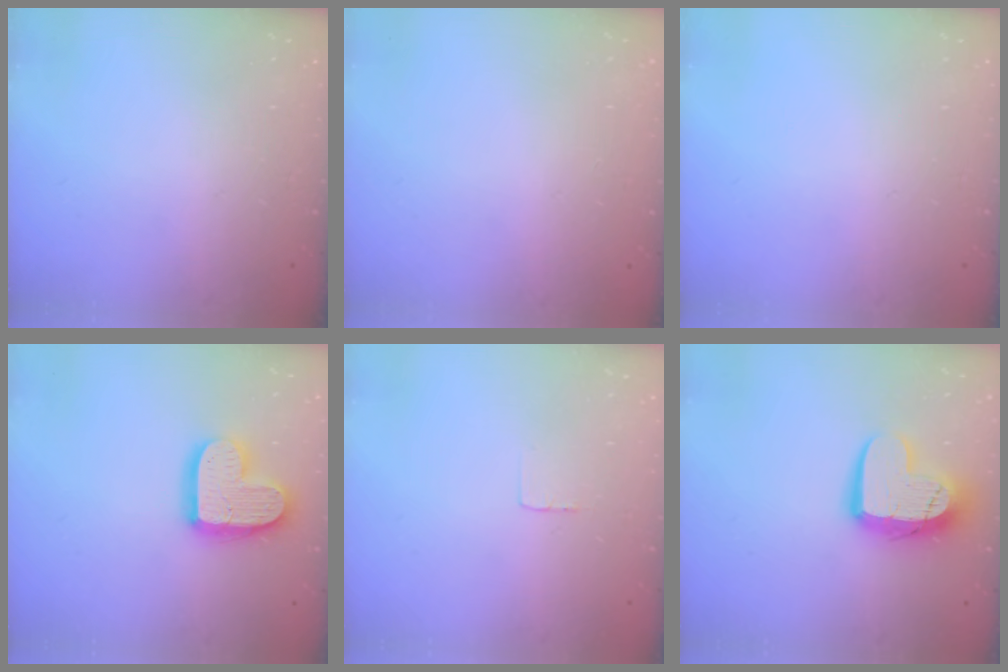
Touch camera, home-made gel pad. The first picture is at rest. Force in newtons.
{"total": 0.6, "press": 0.6, "slide": 0.1}
{"total": 0.0}
{"total": 15.5, "press": 15.4, "slide": 1.2}
{"total": 2.3, "press": 2.3, "slide": 0.1}
{"total": 12.7, "press": 12.7, "slide": 1.0}